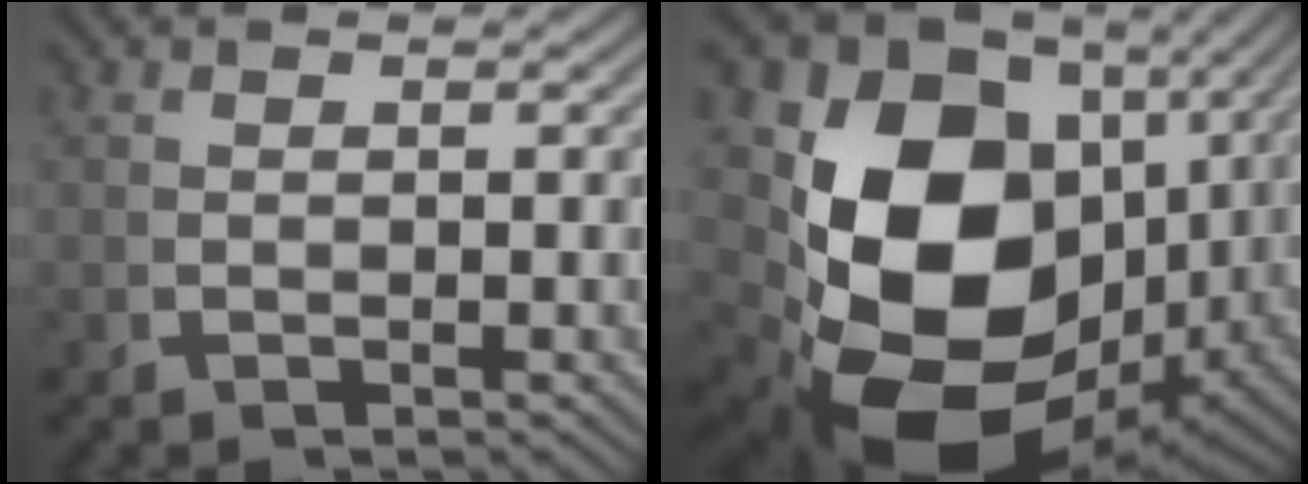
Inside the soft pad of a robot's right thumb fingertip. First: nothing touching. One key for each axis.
{"total": 26.1, "fx": -2.2, "fy": 18.0, "fz": 18.7, "tx": -0.356, "ty": -0.088, "tz": 0.008}